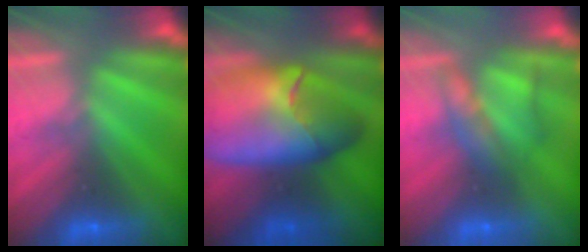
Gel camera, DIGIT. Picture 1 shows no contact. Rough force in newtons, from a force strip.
{"total": 6.9}
{"total": 2.3}